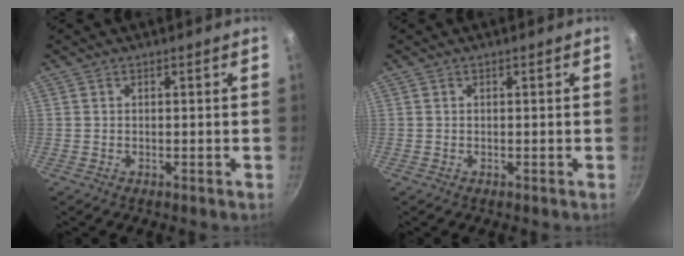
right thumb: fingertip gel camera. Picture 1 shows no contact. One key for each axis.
{"total": 0.0}